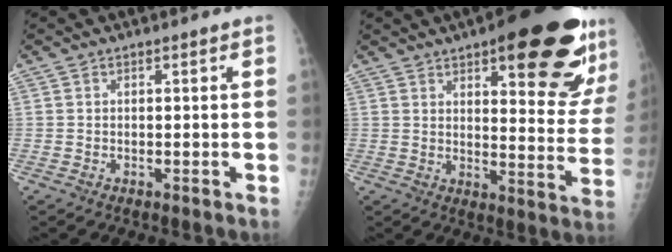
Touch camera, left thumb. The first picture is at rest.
{"total": 24.5, "force": [13.6, 7.4, 19.0], "torque": [-0.209, -0.050, 0.176]}